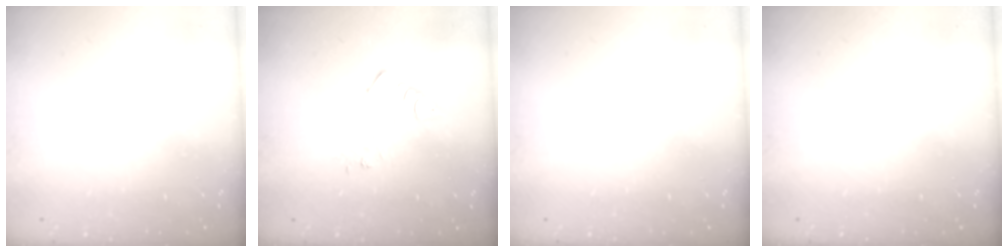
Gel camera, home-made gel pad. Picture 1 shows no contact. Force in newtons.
{"total": 5.2, "press": 5.2, "slide": 0.7}
{"total": 0.0}
{"total": 0.0}